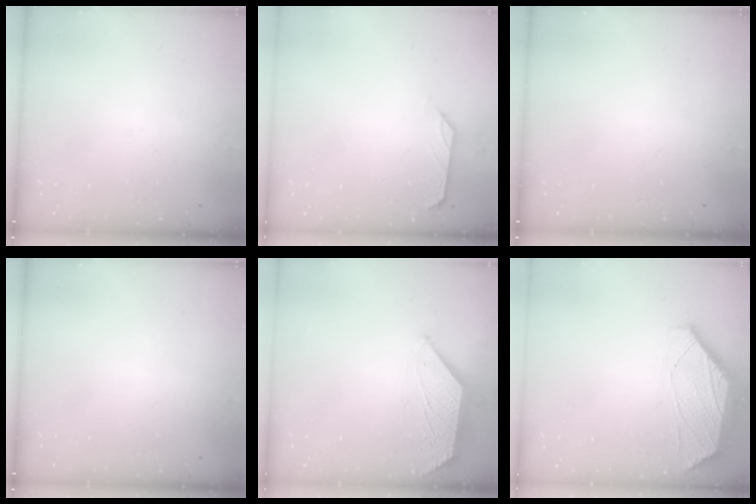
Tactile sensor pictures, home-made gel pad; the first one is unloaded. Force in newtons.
{"total": 0.0}
{"total": 0.0}
{"total": 0.0}
{"total": 1.1, "press": 1.1, "slide": 0.3}
{"total": 1.0, "press": 0.9, "slide": 0.5}